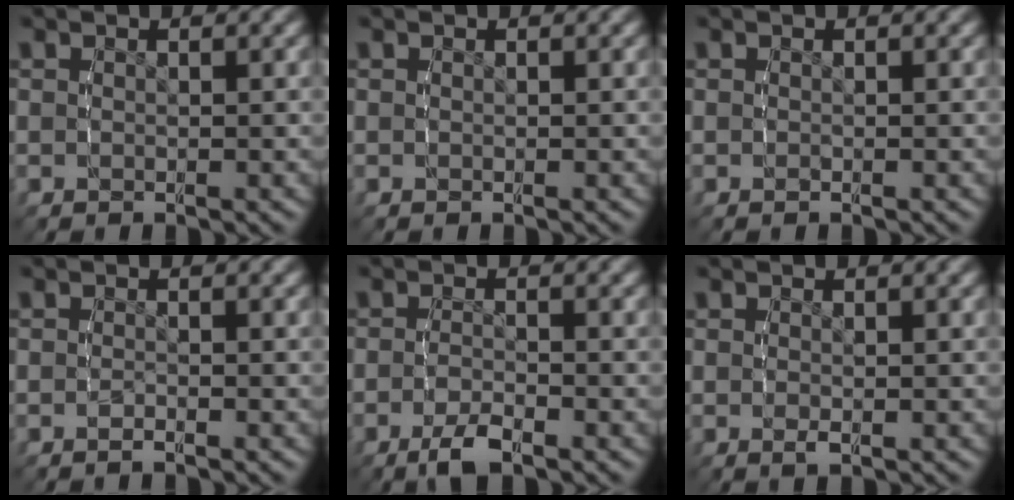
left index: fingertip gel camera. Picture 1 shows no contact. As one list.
[{"total": 0.0}, {"total": 0.0}, {"total": 0.6, "force": [-0.6, 0.0, 0.2], "torque": [-0.006, 0.007, -0.017]}, {"total": 2.7, "force": [-1.9, 1.0, 1.7], "torque": [-0.038, 0.000, -0.038]}, {"total": 0.6, "force": [0.0, 0.0, 0.6], "torque": [-0.016, -0.002, 0.000]}]